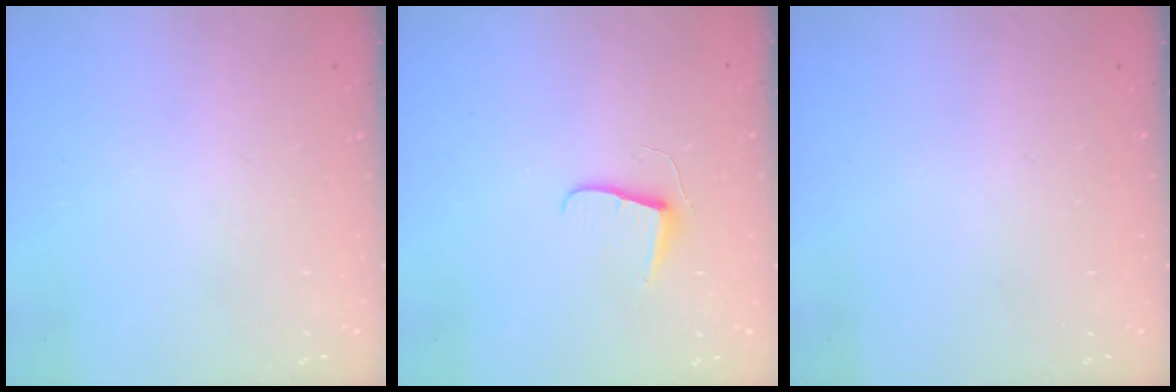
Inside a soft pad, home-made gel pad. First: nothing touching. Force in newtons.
{"total": 6.8, "press": 6.8, "slide": 0.5}
{"total": 0.0}